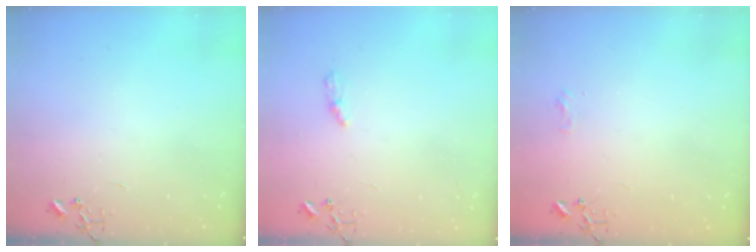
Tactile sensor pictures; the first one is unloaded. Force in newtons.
{"total": 4.2, "press": 4.2, "slide": 0.5}
{"total": 6.0, "press": 6.0, "slide": 0.6}